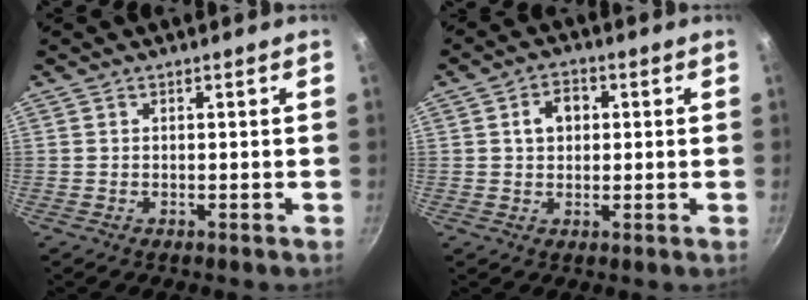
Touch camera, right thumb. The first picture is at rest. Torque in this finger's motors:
{"motor_torque": [0.27, 0.19, 0.55, 0.08, 0.00]}